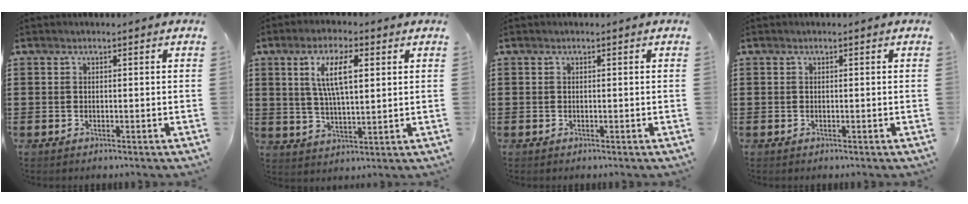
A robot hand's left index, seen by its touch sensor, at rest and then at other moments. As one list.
[{"total": 8.2, "force": [2.9, 2.8, 7.2], "torque": [-0.149, 0.013, 0.048]}, {"total": 0.0}, {"total": 0.0}]